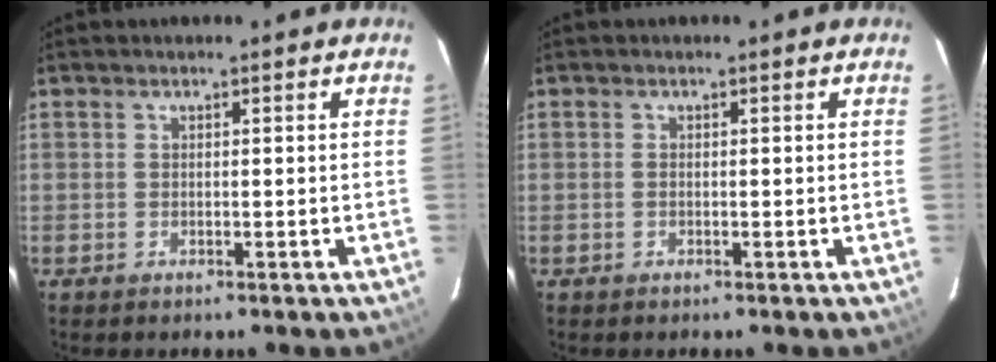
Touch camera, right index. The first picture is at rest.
{"total": 0.0}